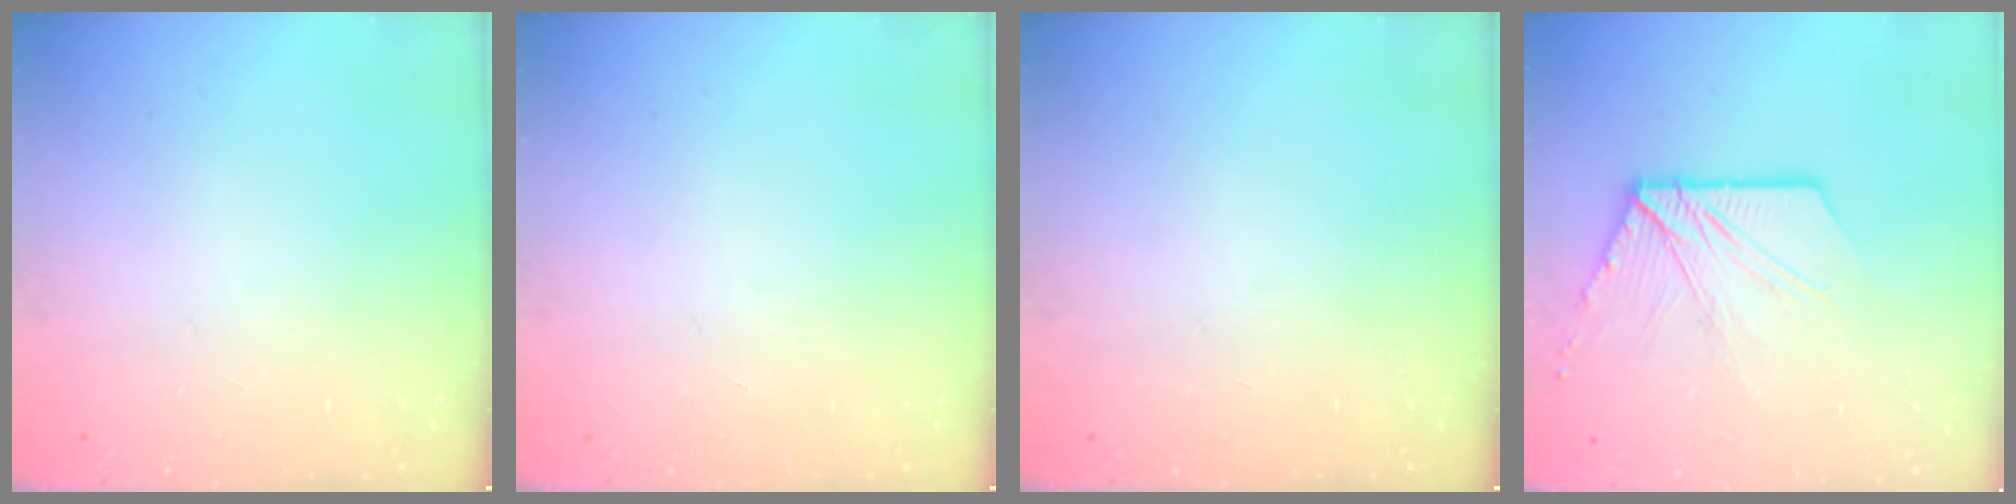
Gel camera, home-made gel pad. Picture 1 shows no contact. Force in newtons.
{"total": 0.0}
{"total": 0.0}
{"total": 13.2, "press": 13.1, "slide": 1.4}